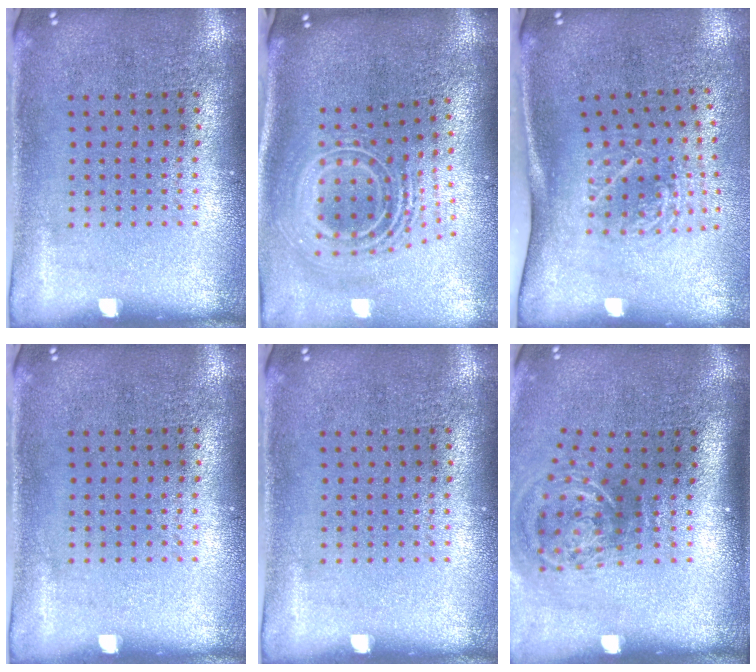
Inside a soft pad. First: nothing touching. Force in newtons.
{"total": 2.8, "press": 1.9, "slide": 2.2}
{"total": 1.9, "press": 1.3, "slide": 1.4}
{"total": 0.0}
{"total": 0.0}
{"total": 2.1, "press": 1.3, "slide": 1.7}